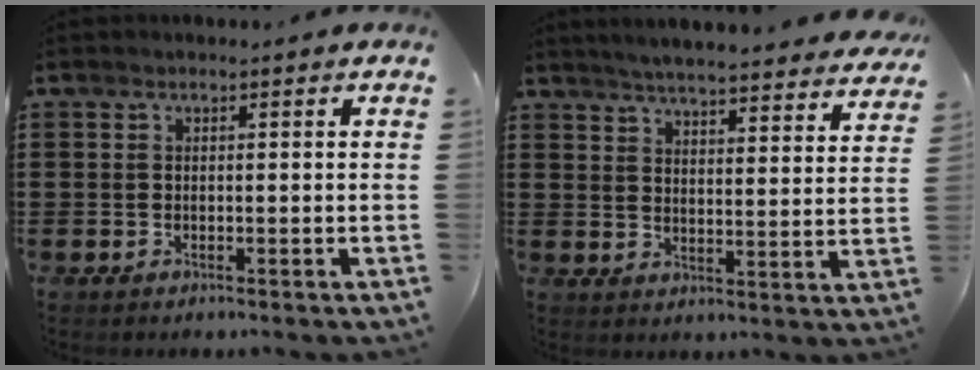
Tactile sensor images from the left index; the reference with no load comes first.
{"total": 4.4, "force": [4.3, -0.3, 0.8], "torque": [-0.037, -0.029, 0.073]}